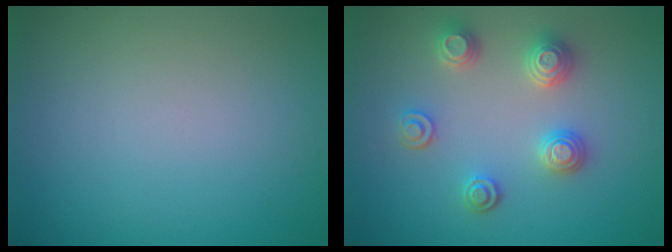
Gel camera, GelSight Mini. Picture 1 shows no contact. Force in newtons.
{"total": 3.4, "press": 3.2, "slide": 1.2}